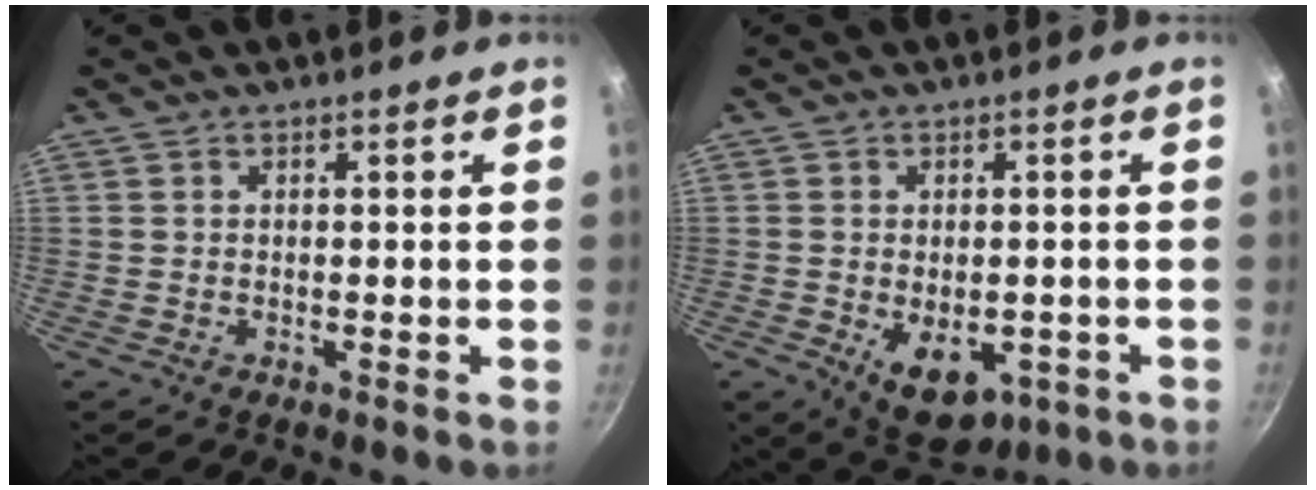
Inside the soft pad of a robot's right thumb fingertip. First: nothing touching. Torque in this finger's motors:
{"motor_torque": [-0.30, 0.52, 0.33, 0.37, 0.04]}